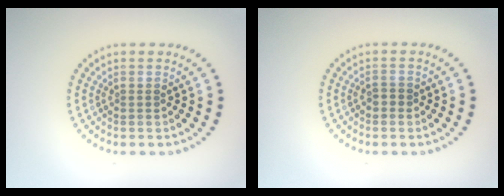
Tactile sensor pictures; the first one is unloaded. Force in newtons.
{"total": 0.9, "press": 0.9, "slide": 0.1}